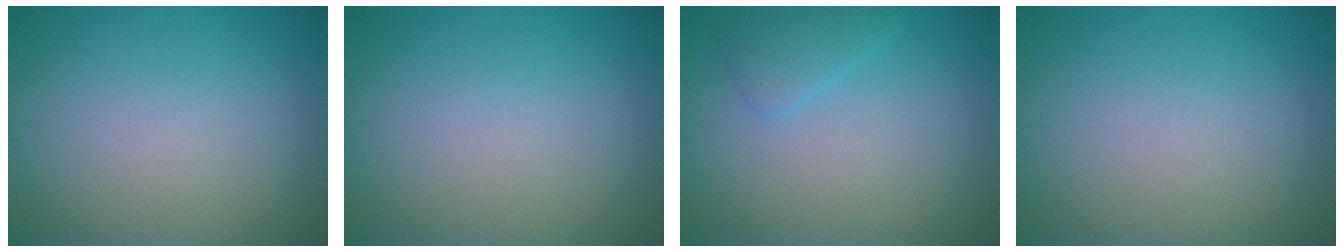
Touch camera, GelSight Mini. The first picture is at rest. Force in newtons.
{"total": 0.0}
{"total": 1.7, "press": 1.7, "slide": 0.0}
{"total": 0.0}